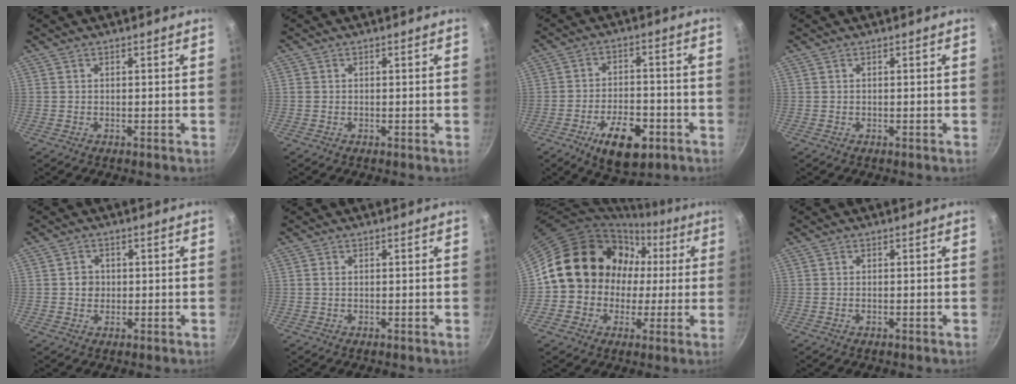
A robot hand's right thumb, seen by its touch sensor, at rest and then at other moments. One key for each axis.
{"total": 0.6, "fx": 0.0, "fy": 0.5, "fz": 0.2, "tx": -0.006, "ty": 0.001, "tz": 0.000}
{"total": 11.7, "fx": -5.5, "fy": 5.8, "fz": 8.5, "tx": -0.116, "ty": 0.024, "tz": -0.081}
{"total": 0.0}
{"total": 2.8, "fx": 0.0, "fy": 2.6, "fz": 1.1, "tx": -0.004, "ty": 0.006, "tz": -0.002}
{"total": 0.8, "fx": 0.1, "fy": 0.6, "fz": 0.6, "tx": -0.011, "ty": 0.003, "tz": 0.002}
{"total": 16.0, "fx": 0.7, "fy": 14.3, "fz": 7.1, "tx": -0.074, "ty": 0.040, "tz": 0.010}
{"total": 0.5, "fx": -0.2, "fy": 0.3, "fz": 0.4, "tx": -0.008, "ty": 0.002, "tz": -0.004}